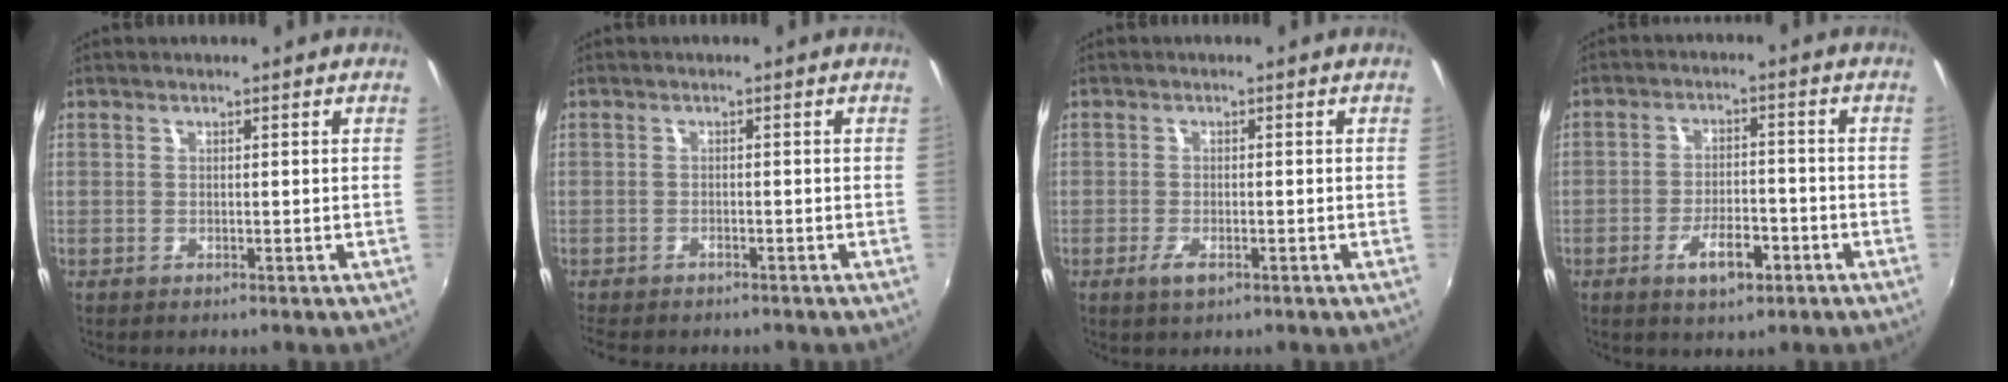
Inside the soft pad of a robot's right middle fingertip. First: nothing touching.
{"total": 3.8, "force": [-3.3, 1.2, 1.4], "torque": [-0.040, -0.017, -0.054]}
{"total": 2.6, "force": [-1.4, 1.0, 2.0], "torque": [-0.042, -0.005, -0.025]}
{"total": 6.5, "force": [-3.5, 2.7, 4.8], "torque": [-0.095, -0.001, -0.052]}